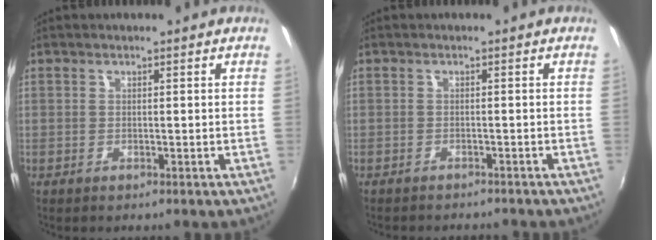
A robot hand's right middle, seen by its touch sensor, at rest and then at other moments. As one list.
[{"total": 4.0, "force": [-3.7, 1.0, 1.1], "torque": [-0.031, -0.012, -0.053]}]